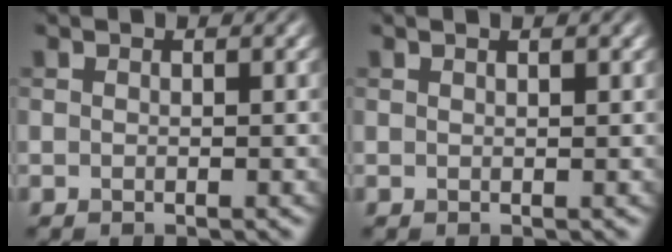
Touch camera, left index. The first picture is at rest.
{"total": 1.0, "force": [0.7, 0.2, 0.6], "torque": [-0.007, 0.002, 0.005]}